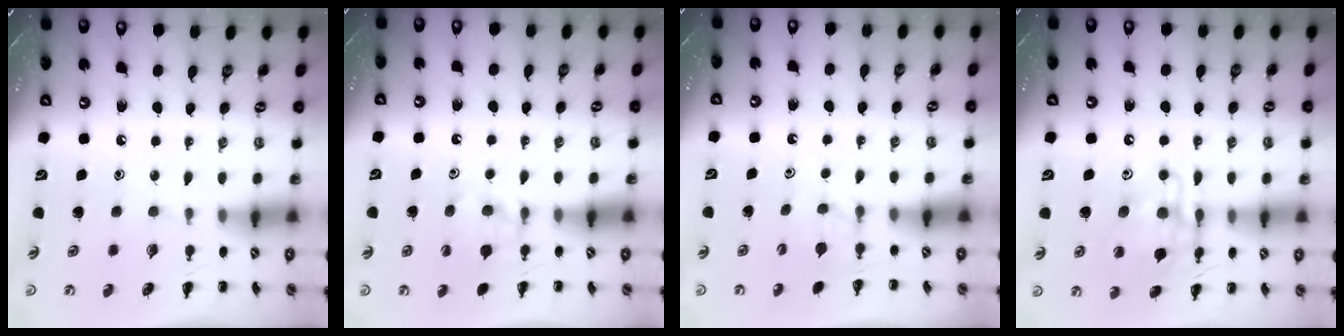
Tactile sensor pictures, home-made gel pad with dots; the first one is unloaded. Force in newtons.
{"total": 8.9, "press": 8.7, "slide": 1.7}
{"total": 2.9, "press": 2.7, "slide": 1.1}
{"total": 13.9, "press": 13.7, "slide": 2.5}